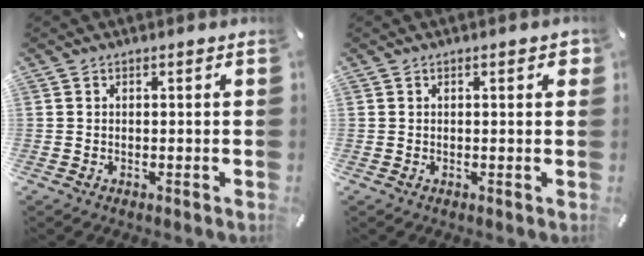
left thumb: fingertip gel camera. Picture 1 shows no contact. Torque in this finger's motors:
{"motor_torque": [0.46, 0.18, 0.14, -0.08, -0.01]}